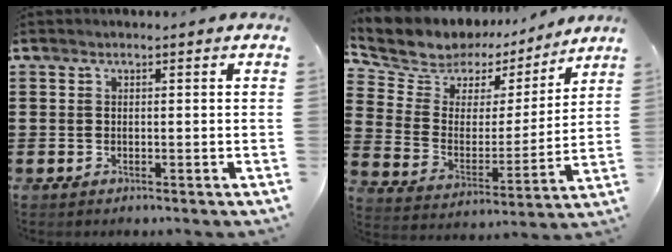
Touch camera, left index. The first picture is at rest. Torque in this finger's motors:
{"motor_torque": [0.12, -1.12, 0.50, 0.08]}